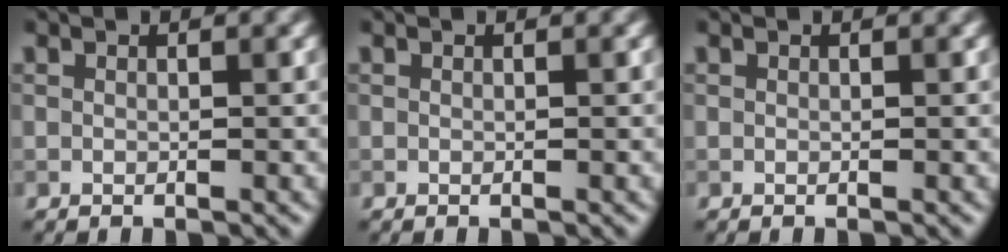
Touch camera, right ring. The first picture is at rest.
{"total": 0.0}
{"total": 0.0}